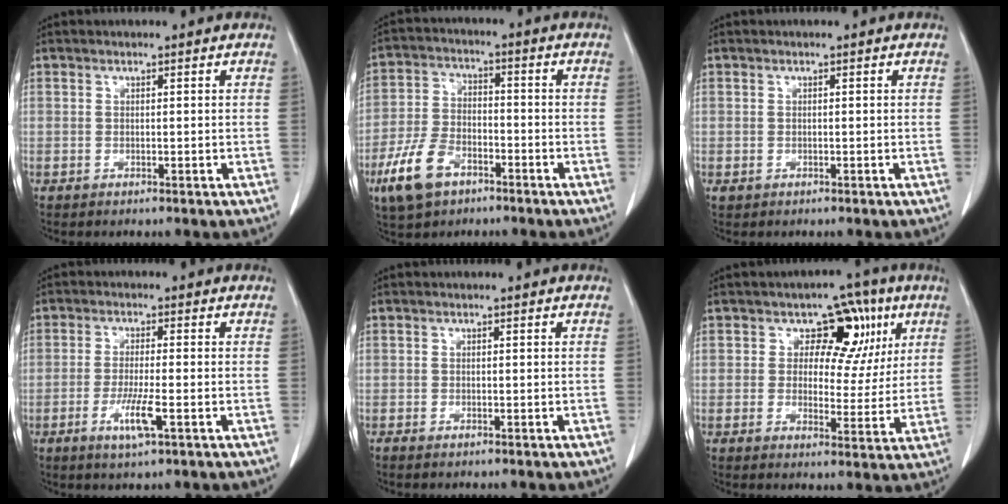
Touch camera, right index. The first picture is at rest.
{"total": 9.6, "force": [-5.5, 5.1, 6.0], "torque": [-0.139, 0.001, -0.102]}
{"total": 0.6, "force": [-0.2, 0.5, 0.2], "torque": [-0.005, 0.002, 0.000]}
{"total": 5.2, "force": [-2.2, 0.2, 4.7], "torque": [-0.093, -0.011, -0.039]}
{"total": 1.0, "force": [-0.8, 0.2, 0.5], "torque": [-0.013, -0.002, -0.010]}
{"total": 8.4, "force": [3.3, 6.1, 4.7], "torque": [-0.030, 0.018, 0.043]}